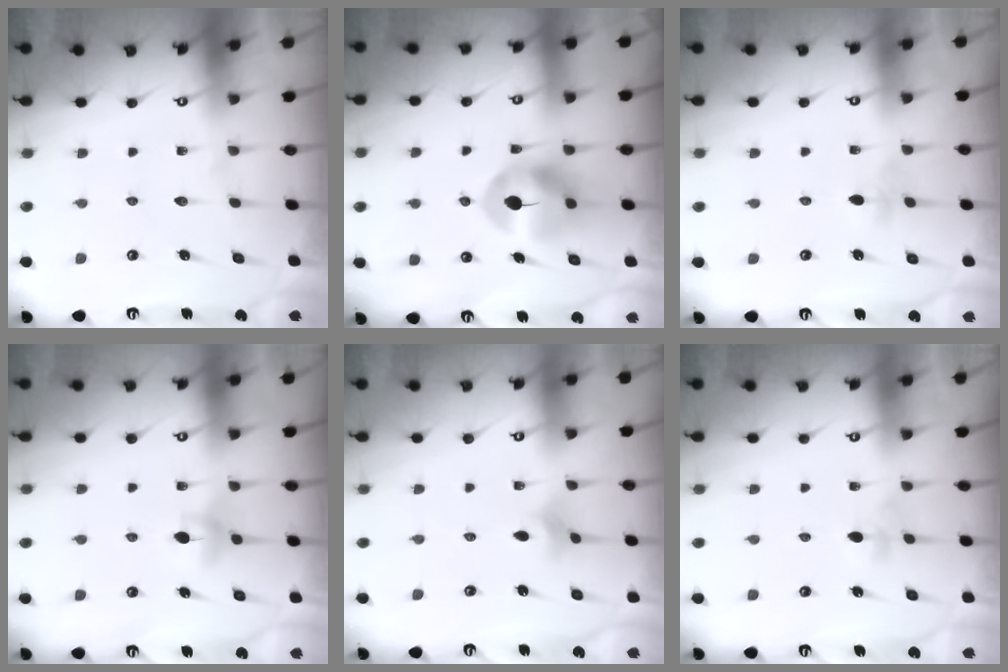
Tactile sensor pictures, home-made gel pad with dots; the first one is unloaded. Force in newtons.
{"total": 8.5, "press": 8.5, "slide": 1.0}
{"total": 3.5, "press": 3.4, "slide": 0.8}
{"total": 4.7, "press": 4.6, "slide": 0.8}
{"total": 3.0, "press": 2.9, "slide": 0.5}
{"total": 3.2, "press": 3.1, "slide": 0.8}